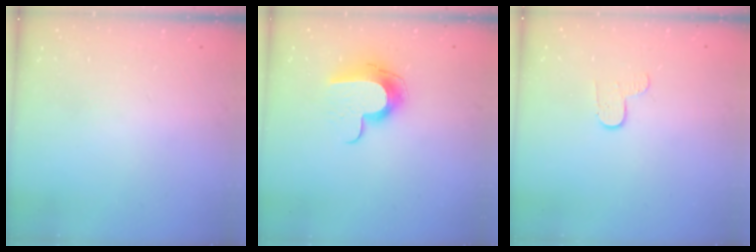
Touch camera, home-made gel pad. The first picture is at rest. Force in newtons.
{"total": 11.2, "press": 11.1, "slide": 0.7}
{"total": 4.4, "press": 4.4, "slide": 0.4}